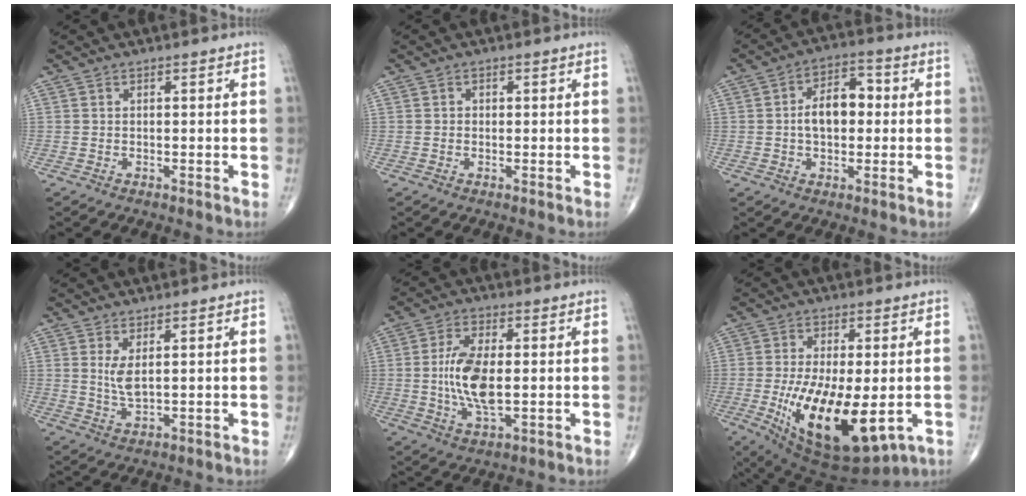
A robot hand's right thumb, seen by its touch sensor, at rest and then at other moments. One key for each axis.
{"total": 0.8, "fx": 0.1, "fy": 0.7, "fz": 0.3, "tx": 0.000, "ty": 0.002, "tz": -0.001}
{"total": 9.2, "fx": 0.2, "fy": 5.7, "fz": 7.2, "tx": -0.097, "ty": 0.024, "tz": -0.005}
{"total": 3.7, "fx": 1.1, "fy": 1.2, "fz": 3.3, "tx": -0.067, "ty": -0.015, "tz": 0.029}
{"total": 10.8, "fx": -0.1, "fy": 4.8, "fz": 9.6, "tx": -0.192, "ty": -0.005, "tz": -0.001}
{"total": 18.7, "fx": -4.2, "fy": 7.8, "fz": 16.4, "tx": -0.295, "ty": -0.025, "tz": -0.046}